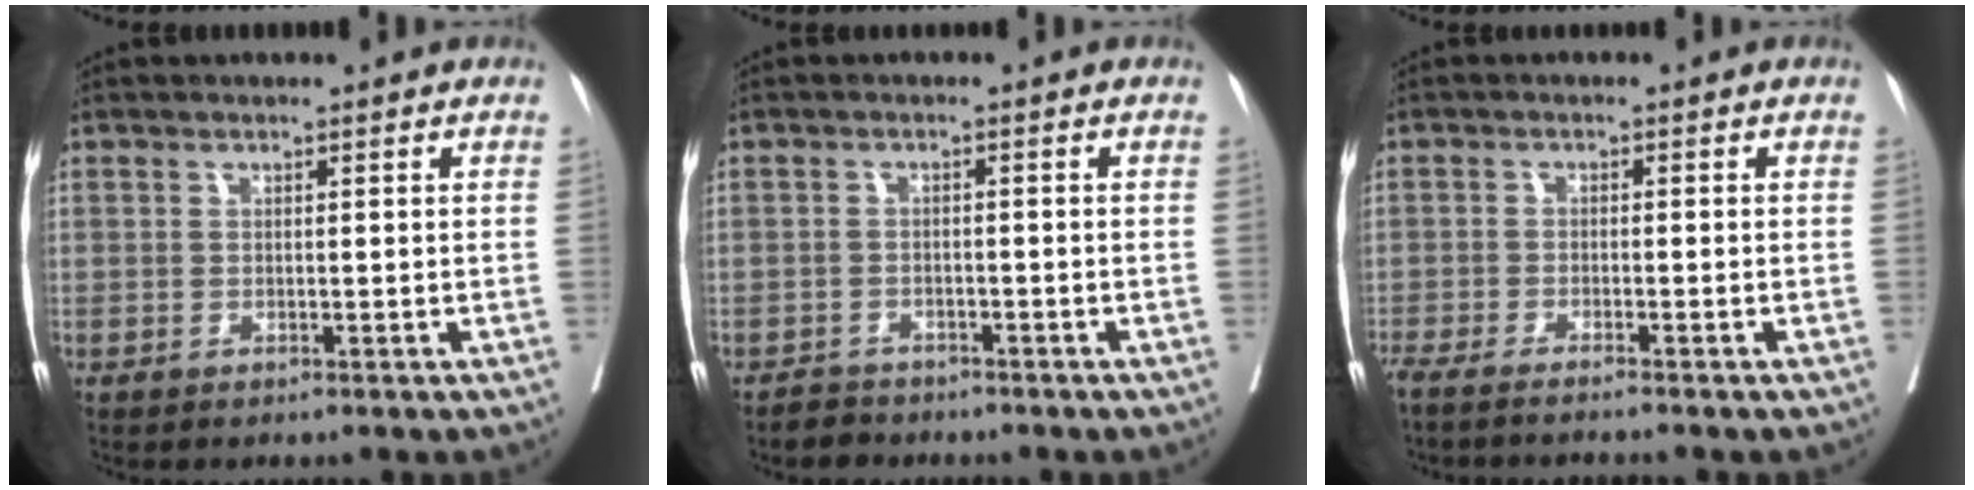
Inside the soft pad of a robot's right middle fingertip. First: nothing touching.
{"total": 2.5, "force": [-2.3, 1.1, -0.2], "torque": [-0.003, 0.000, -0.041]}
{"total": 5.7, "force": [-4.9, -0.4, 2.8], "torque": [-0.024, -0.007, -0.077]}